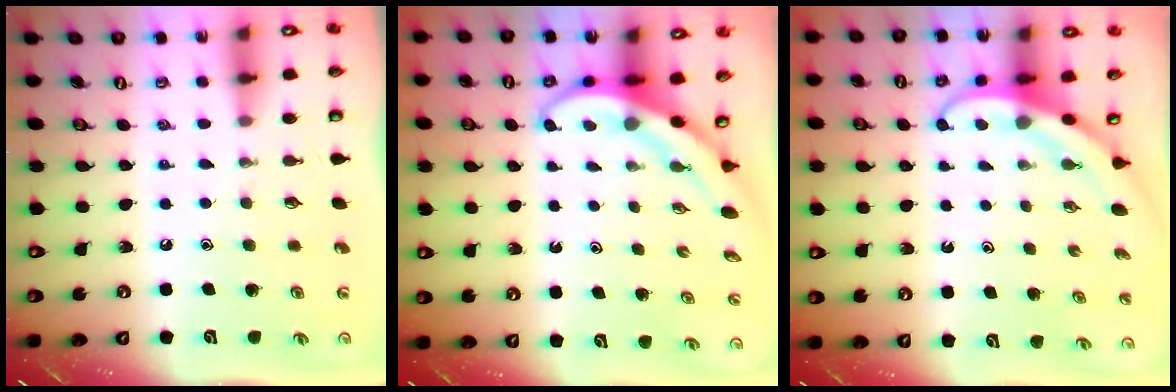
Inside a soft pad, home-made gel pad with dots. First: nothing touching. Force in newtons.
{"total": 4.0, "press": 3.9, "slide": 0.7}
{"total": 3.7, "press": 3.7, "slide": 0.4}